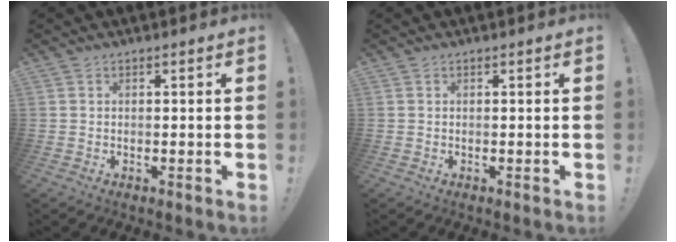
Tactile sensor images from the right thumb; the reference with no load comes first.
{"total": 0.0}